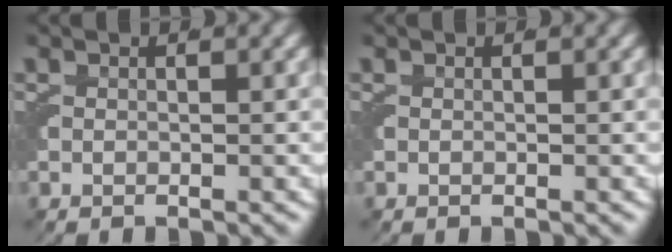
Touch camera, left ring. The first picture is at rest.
{"total": 0.0}